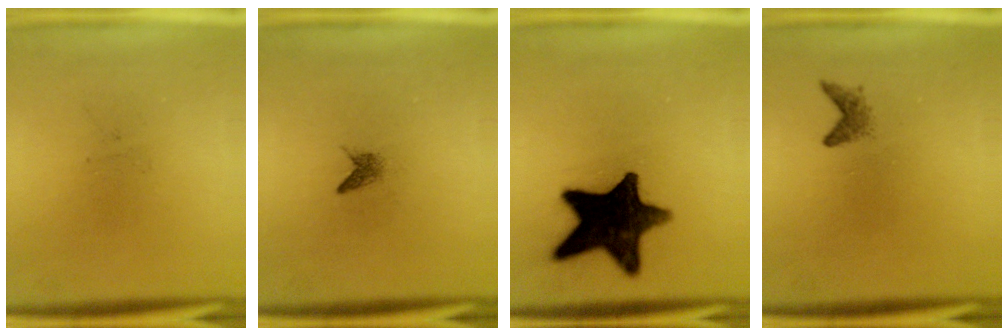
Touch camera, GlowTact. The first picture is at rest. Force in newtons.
{"total": 1.0}
{"total": 15.5}
{"total": 1.2}